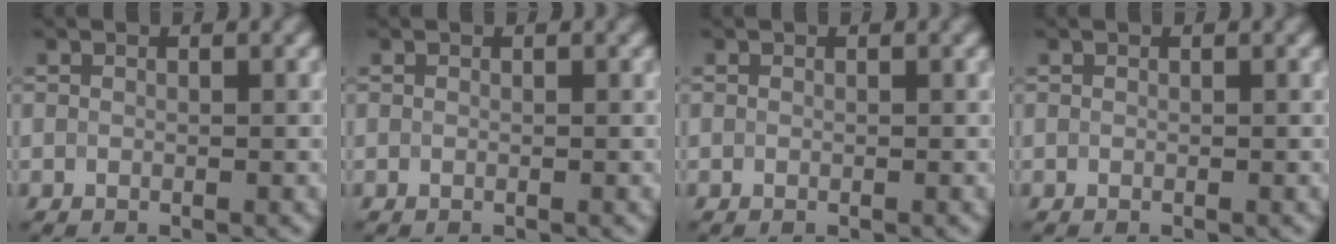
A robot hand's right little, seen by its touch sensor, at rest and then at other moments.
{"total": 0.0}
{"total": 0.0}
{"total": 0.0}